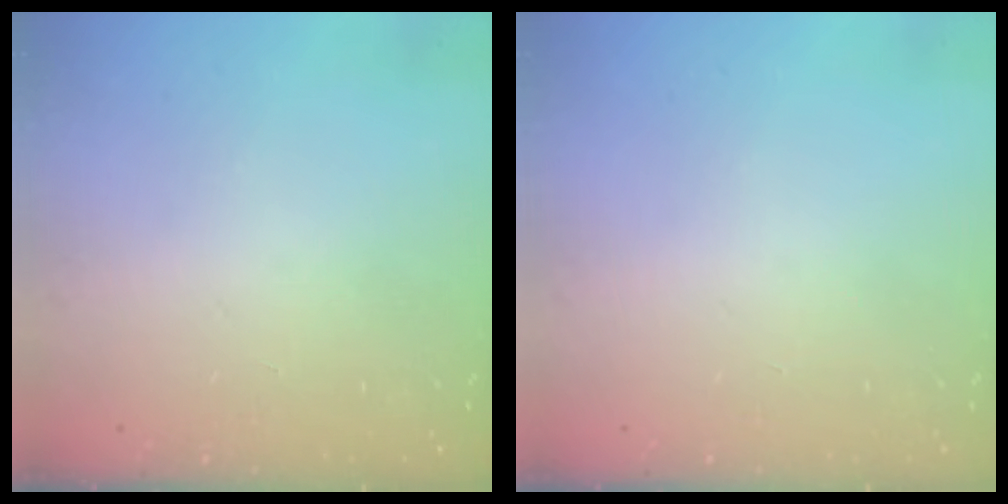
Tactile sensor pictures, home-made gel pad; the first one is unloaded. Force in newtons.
{"total": 0.0}